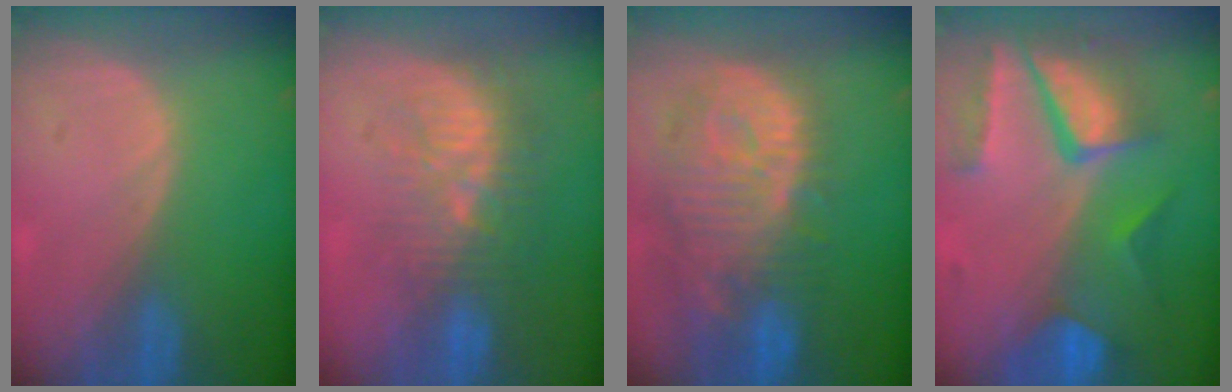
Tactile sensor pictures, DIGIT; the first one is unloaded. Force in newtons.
{"total": 9.1, "press": 8.7, "slide": 2.6}
{"total": 12.8, "press": 11.4, "slide": 5.9}
{"total": 10.4, "press": 8.8, "slide": 5.5}